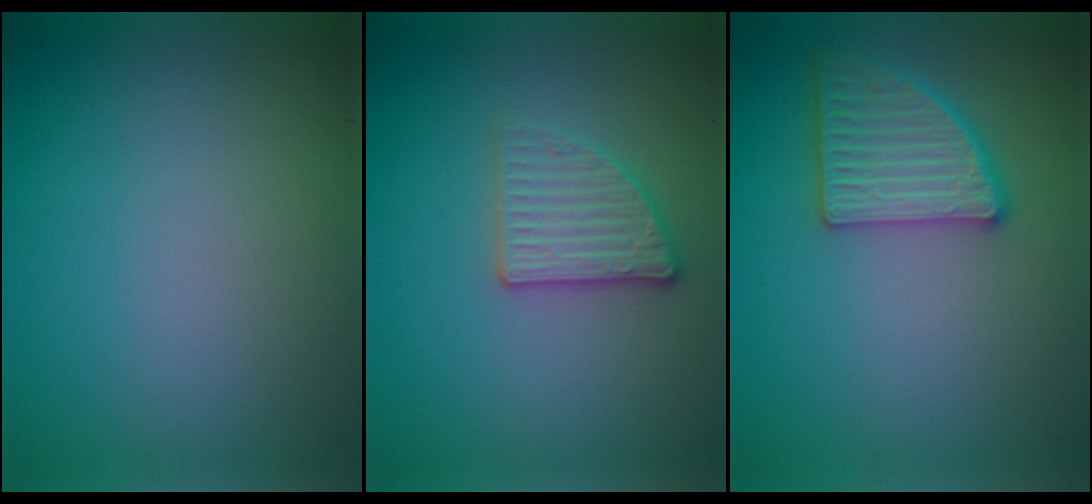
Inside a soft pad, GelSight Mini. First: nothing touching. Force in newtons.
{"total": 2.6, "press": 2.4, "slide": 1.0}
{"total": 4.2, "press": 3.9, "slide": 1.6}